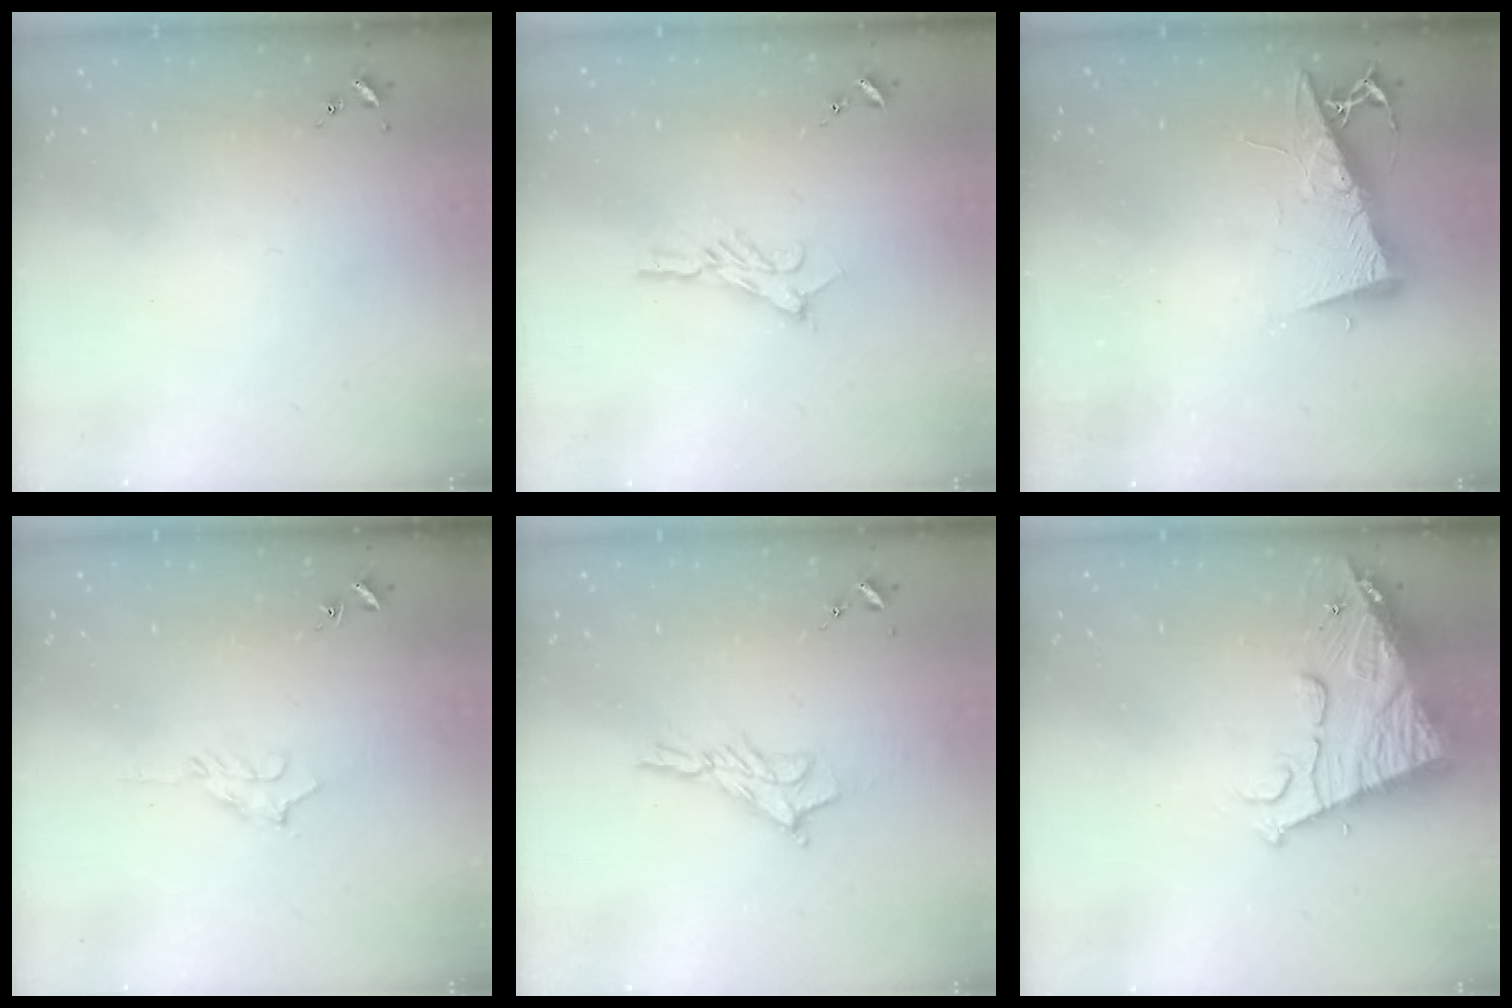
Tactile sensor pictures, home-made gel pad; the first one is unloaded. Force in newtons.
{"total": 8.3, "press": 8.3, "slide": 0.6}
{"total": 11.3, "press": 11.2, "slide": 1.1}
{"total": 6.3, "press": 6.3, "slide": 0.7}
{"total": 8.7, "press": 8.7, "slide": 0.5}
{"total": 14.9, "press": 14.8, "slide": 1.5}